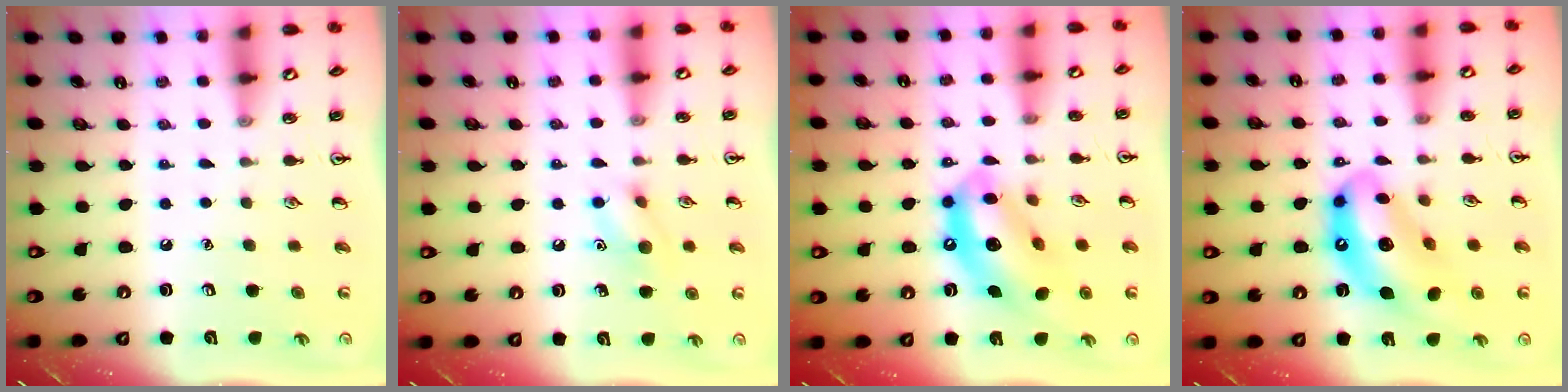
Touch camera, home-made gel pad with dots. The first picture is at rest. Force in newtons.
{"total": 8.2, "press": 8.1, "slide": 1.5}
{"total": 14.2, "press": 13.5, "slide": 4.3}
{"total": 14.9, "press": 14.1, "slide": 4.7}